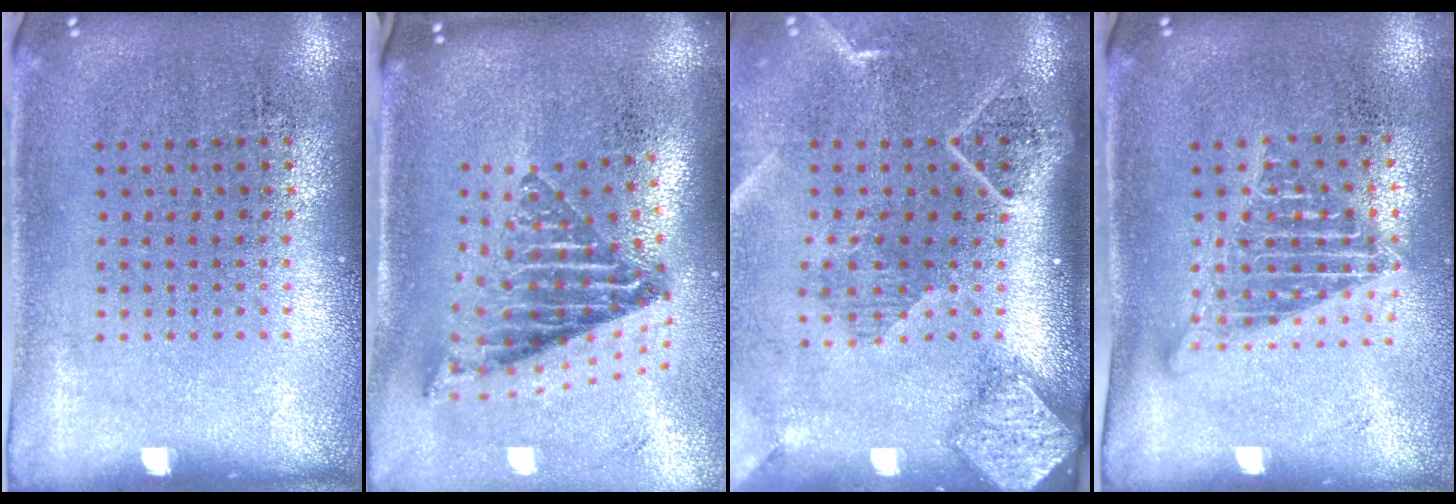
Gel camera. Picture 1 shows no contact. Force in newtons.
{"total": 2.2, "press": 1.5, "slide": 1.6}
{"total": 2.7, "press": 2.0, "slide": 1.8}
{"total": 1.6, "press": 1.3, "slide": 0.9}